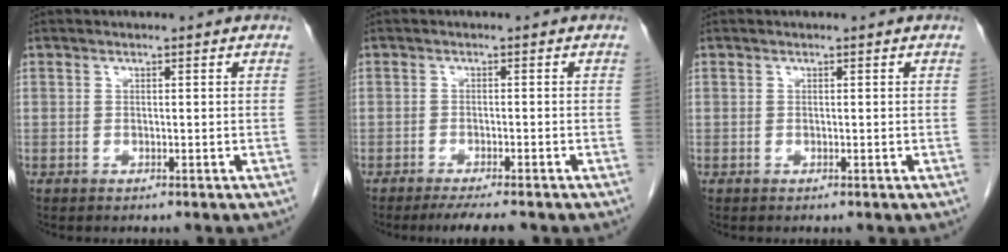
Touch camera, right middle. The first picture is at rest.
{"total": 5.4, "force": [-4.5, 0.3, 3.0], "torque": [-0.039, -0.010, -0.066]}
{"total": 0.0}